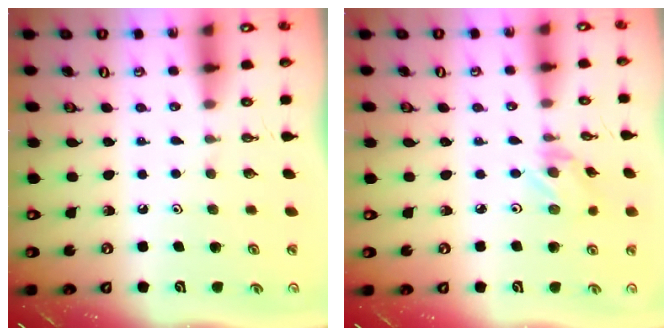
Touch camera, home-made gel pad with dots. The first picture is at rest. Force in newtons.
{"total": 2.1, "press": 2.1, "slide": 0.3}